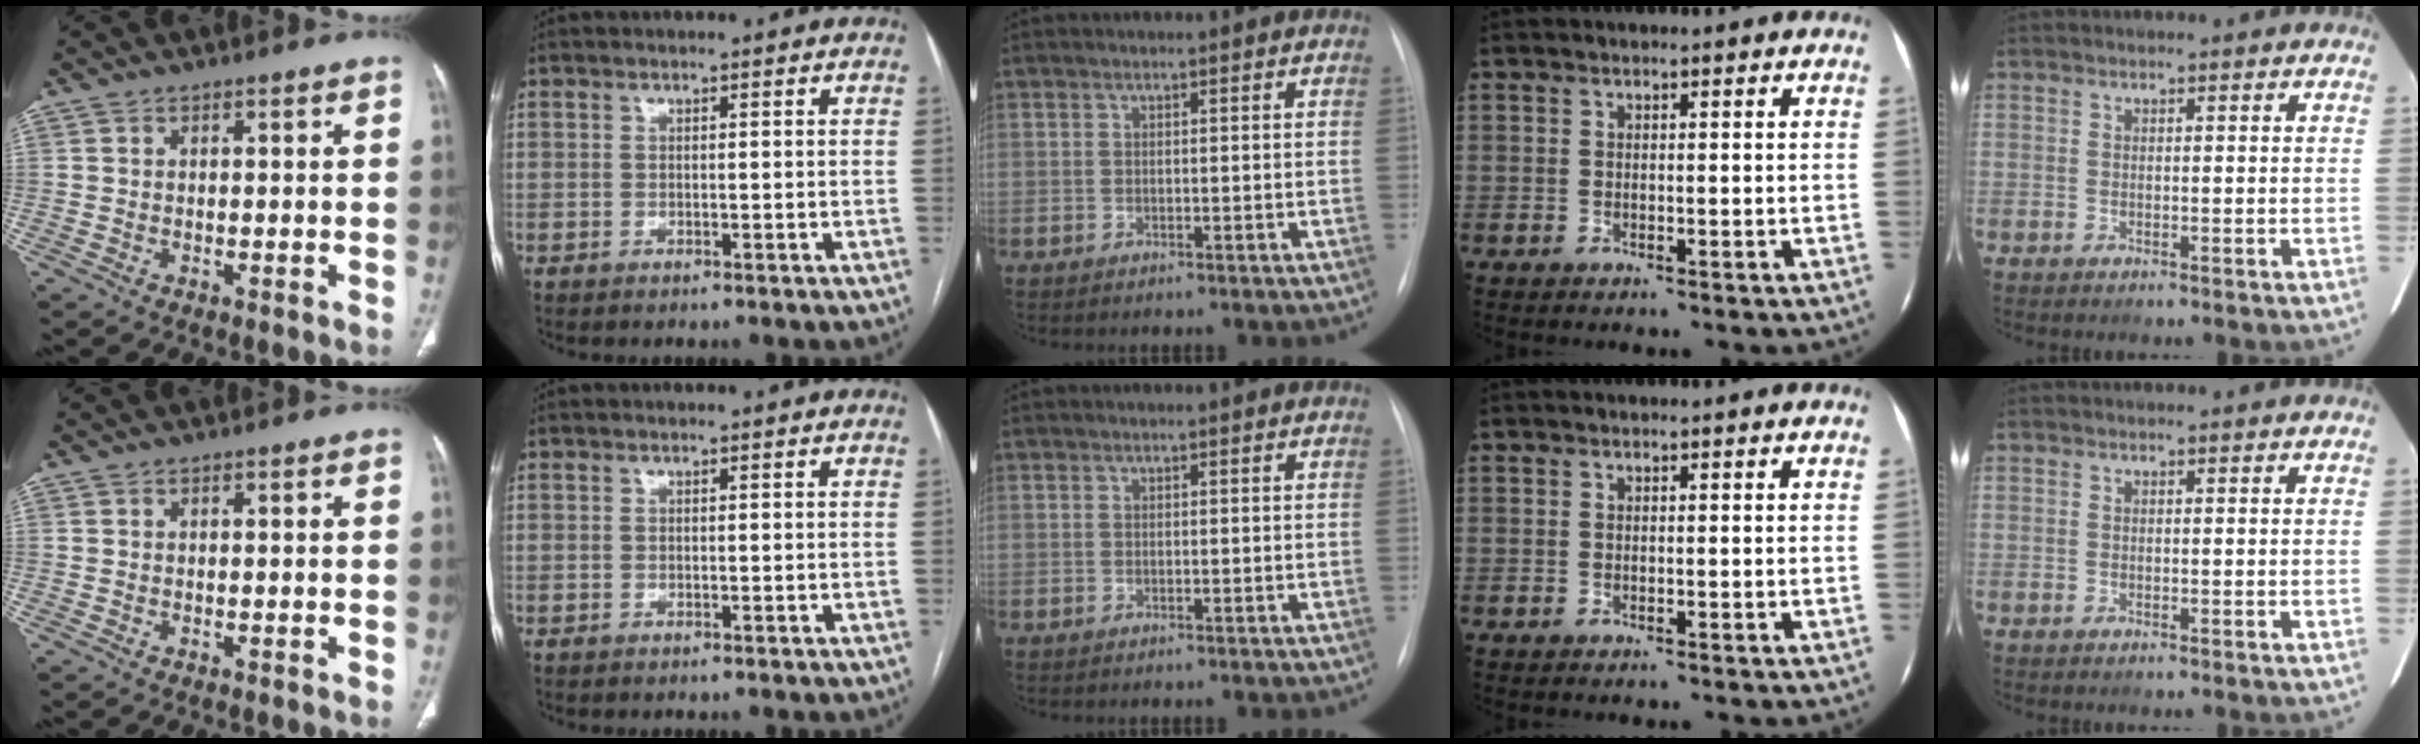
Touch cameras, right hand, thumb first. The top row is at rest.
{}